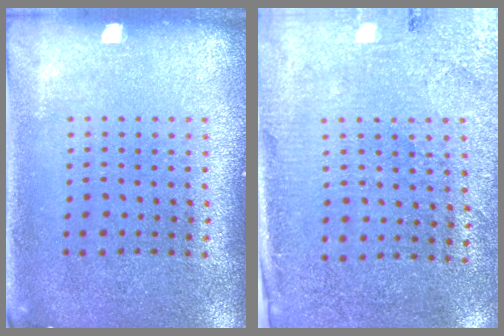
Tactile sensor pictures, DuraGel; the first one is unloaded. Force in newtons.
{"total": 2.7, "press": 2.5, "slide": 1.1}